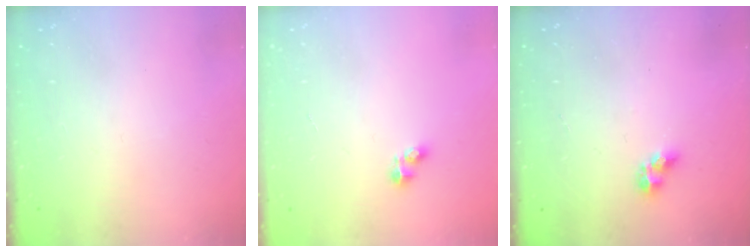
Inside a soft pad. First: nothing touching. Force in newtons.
{"total": 2.4, "press": 2.4, "slide": 0.3}
{"total": 5.3, "press": 5.3, "slide": 0.3}